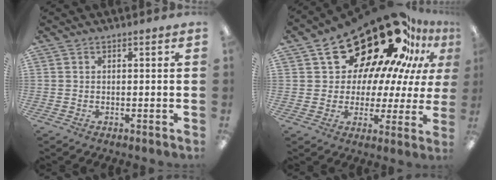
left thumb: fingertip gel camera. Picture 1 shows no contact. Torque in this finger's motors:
{"motor_torque": [1.71, 3.29, 1.45, -1.32, 0.14]}